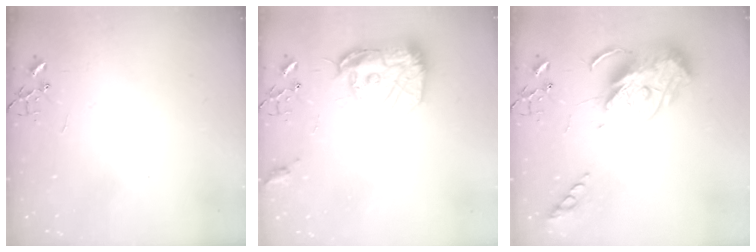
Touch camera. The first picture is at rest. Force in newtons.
{"total": 16.1, "press": 16.0, "slide": 1.4}
{"total": 15.0, "press": 14.9, "slide": 1.3}